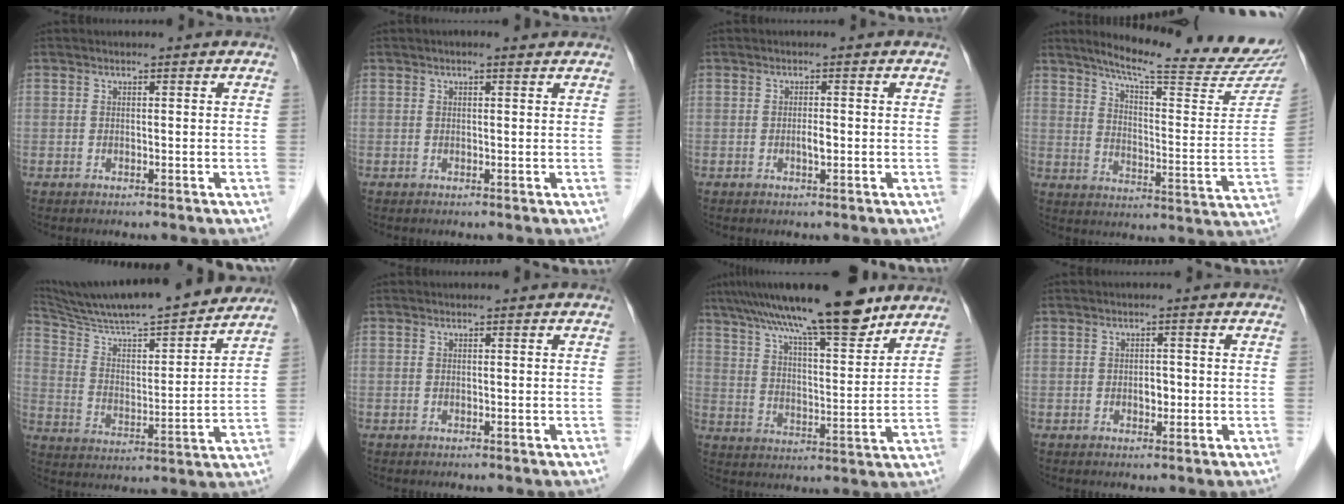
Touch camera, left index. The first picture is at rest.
{"total": 1.7, "force": [1.1, 0.5, 1.1], "torque": [-0.022, 0.012, 0.014]}
{"total": 1.5, "force": [-0.4, 0.3, 1.4], "torque": [-0.026, 0.000, -0.007]}
{"total": 23.5, "force": [20.7, 1.1, 11.0], "torque": [-0.155, -0.059, 0.266]}
{"total": 22.2, "force": [20.0, 1.4, 9.6], "torque": [-0.163, 0.001, 0.308]}
{"total": 0.0}
{"total": 18.5, "force": [14.4, 2.5, 11.3], "torque": [-0.189, 0.024, 0.230]}
{"total": 1.7, "force": [-0.4, 1.1, 1.3], "torque": [-0.020, 0.002, -0.003]}